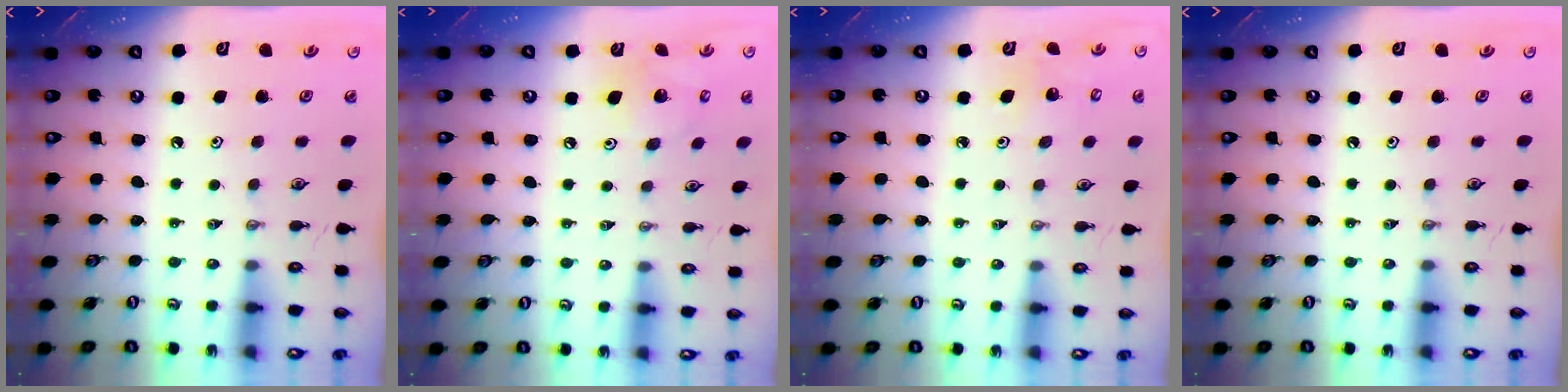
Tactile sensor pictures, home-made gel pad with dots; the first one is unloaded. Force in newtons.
{"total": 12.5, "press": 12.3, "slide": 2.2}
{"total": 5.3, "press": 4.9, "slide": 1.8}
{"total": 0.0}